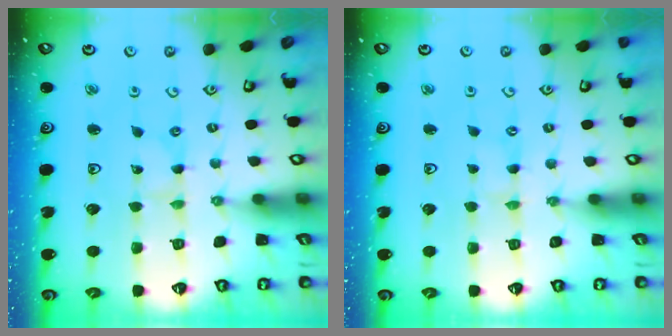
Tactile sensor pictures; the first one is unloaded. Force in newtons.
{"total": 0.0}